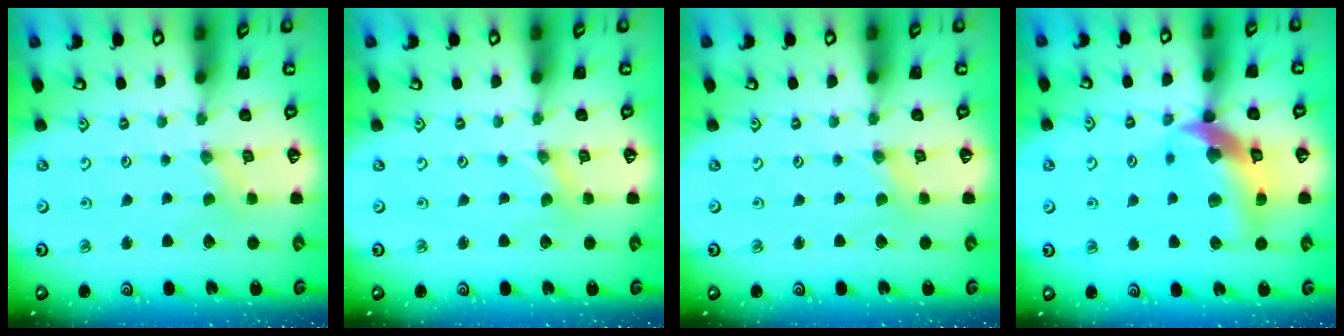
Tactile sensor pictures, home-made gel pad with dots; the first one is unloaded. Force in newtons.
{"total": 0.0}
{"total": 0.6, "press": 0.6, "slide": 0.1}
{"total": 16.6, "press": 16.5, "slide": 2.2}